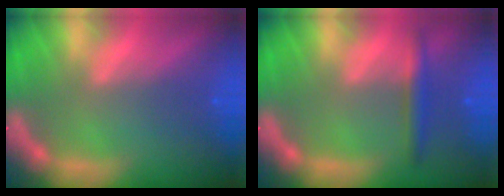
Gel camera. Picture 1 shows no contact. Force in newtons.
{"total": 2.4}